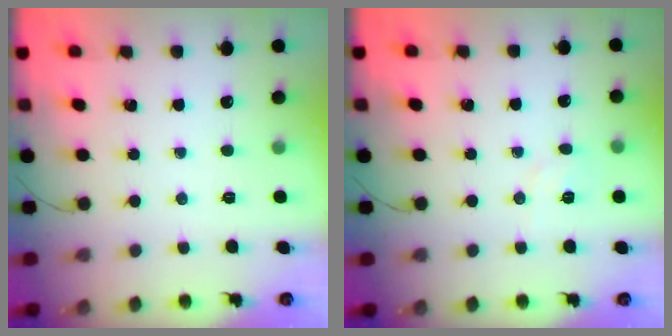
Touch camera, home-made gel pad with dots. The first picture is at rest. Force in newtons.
{"total": 4.0, "press": 3.8, "slide": 1.4}